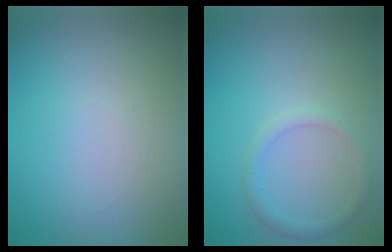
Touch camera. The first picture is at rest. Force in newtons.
{"total": 1.4, "press": 1.4, "slide": 0.1}